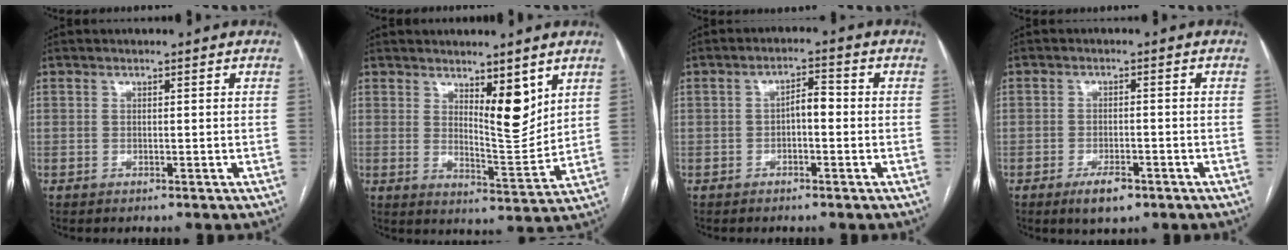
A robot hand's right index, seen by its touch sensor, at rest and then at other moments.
{"total": 6.9, "force": [3.9, 1.8, 5.4], "torque": [-0.089, -0.017, 0.070]}
{"total": 3.2, "force": [-0.5, 1.2, 2.9], "torque": [-0.043, 0.015, -0.009]}
{"total": 4.2, "force": [-2.6, 1.7, 2.8], "torque": [-0.050, -0.001, -0.039]}